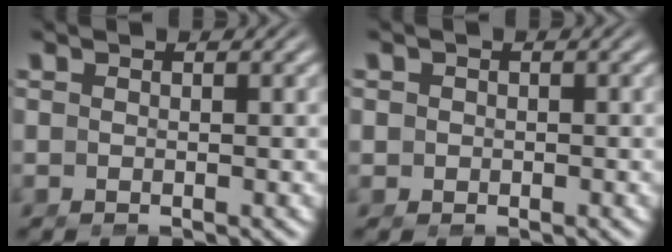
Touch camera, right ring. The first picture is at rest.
{"total": 1.9, "force": [0.0, 1.9, 0.5], "torque": [-0.020, -0.005, 0.001]}